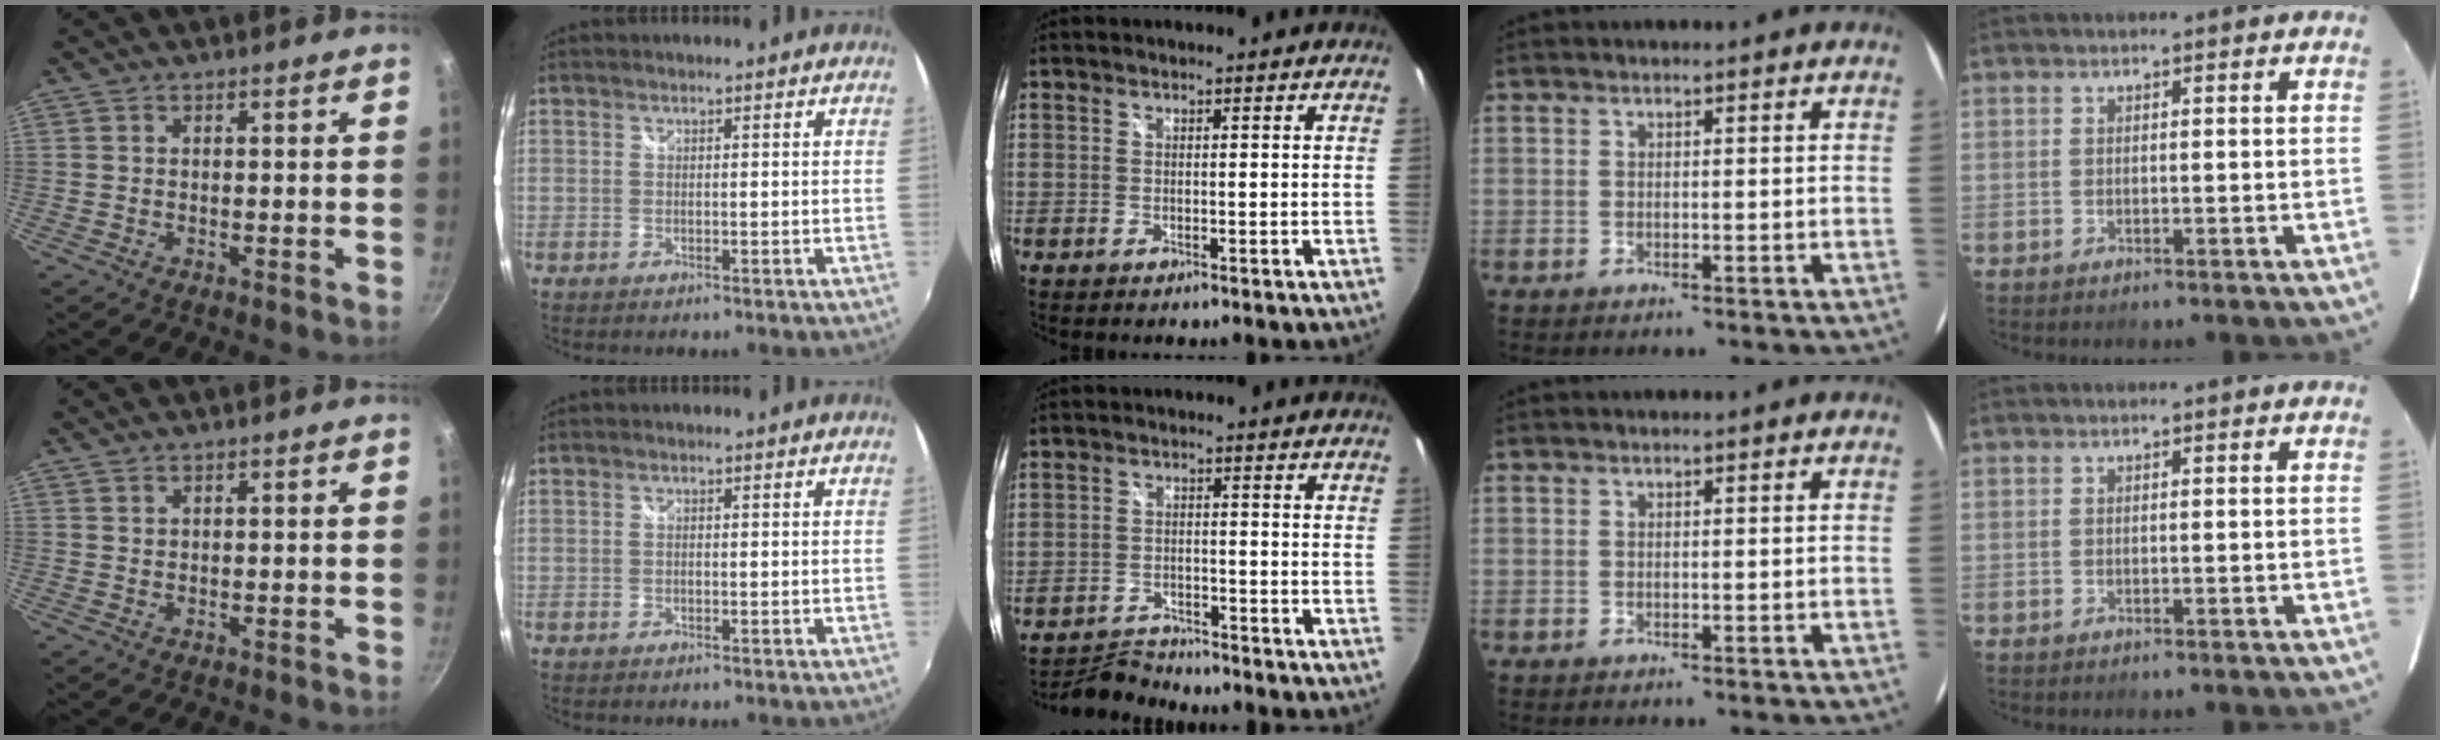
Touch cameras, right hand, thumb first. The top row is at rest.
{"thumb": {"total": 0.6, "force": [0.5, 0.2, 0.1], "torque": [0.000, -0.005, 0.010]}, "middle": {"total": 4.5, "force": [-4.4, 0.7, -0.4], "torque": [-0.008, 0.011, -0.082]}}